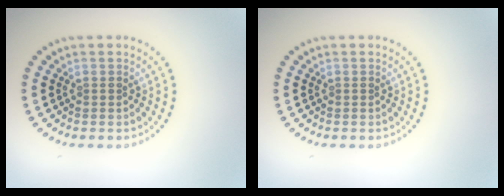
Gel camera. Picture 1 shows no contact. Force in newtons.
{"total": 0.0}